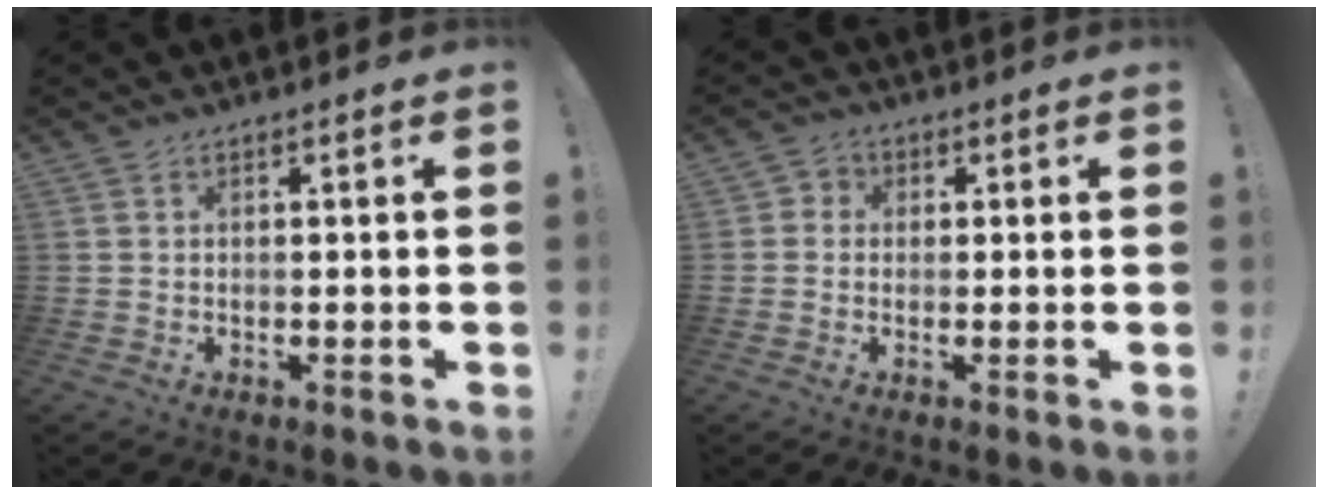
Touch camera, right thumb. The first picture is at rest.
{"total": 3.0, "force": [-0.6, 2.7, 1.2], "torque": [-0.015, 0.007, -0.010]}